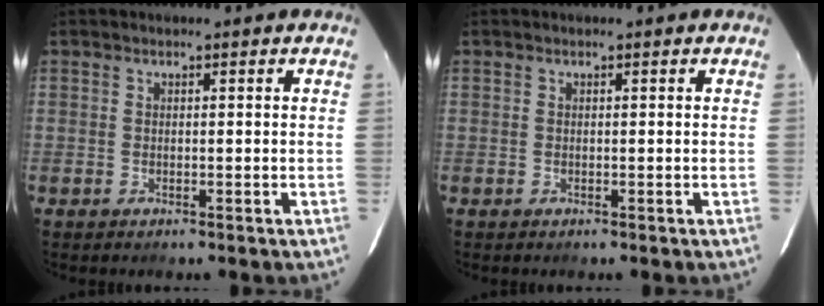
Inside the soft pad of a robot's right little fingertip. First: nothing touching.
{"total": 0.0}